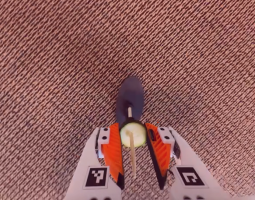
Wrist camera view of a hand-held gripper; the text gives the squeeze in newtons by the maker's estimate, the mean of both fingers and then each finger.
{"total": 7.7, "left": 7.5, "right": 7.9}